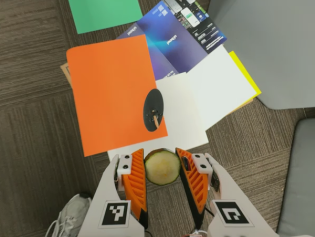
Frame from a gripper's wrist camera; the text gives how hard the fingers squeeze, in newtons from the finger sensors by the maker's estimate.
{"total": 11.0, "left": 11.3, "right": 10.7}